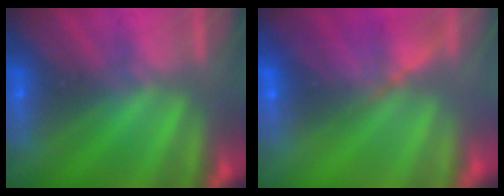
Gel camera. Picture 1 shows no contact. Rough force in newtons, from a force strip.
{"total": 8.7}